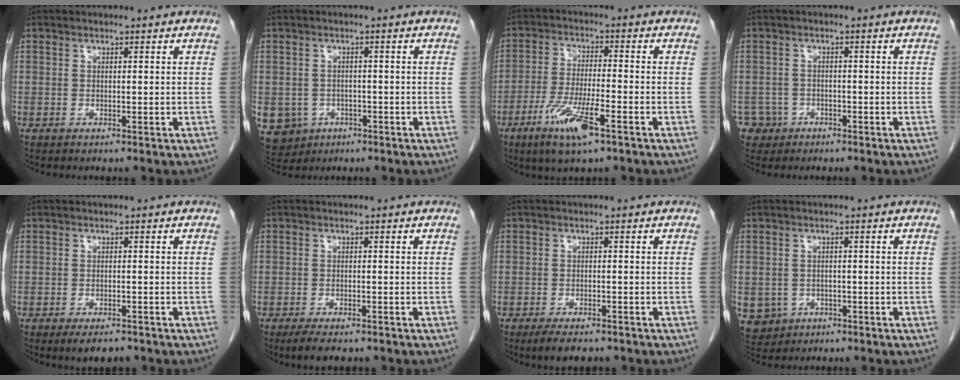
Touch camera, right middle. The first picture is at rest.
{"total": 8.9, "force": [-3.7, 7.8, 2.2], "torque": [-0.067, 0.006, -0.045]}
{"total": 9.1, "force": [-5.0, 1.2, 7.6], "torque": [-0.153, -0.018, -0.090]}
{"total": 3.5, "force": [-1.8, 3.0, -0.4], "torque": [0.009, 0.011, -0.030]}
{"total": 3.7, "force": [-2.8, 1.4, 2.0], "torque": [-0.031, -0.005, -0.037]}
{"total": 4.2, "force": [-3.2, 1.4, 2.3], "torque": [-0.041, -0.009, -0.046]}
{"total": 4.4, "force": [-3.4, 1.6, 2.3], "torque": [-0.039, -0.006, -0.050]}
{"total": 6.9, "force": [-2.5, 6.3, 1.4], "torque": [-0.043, 0.002, -0.031]}